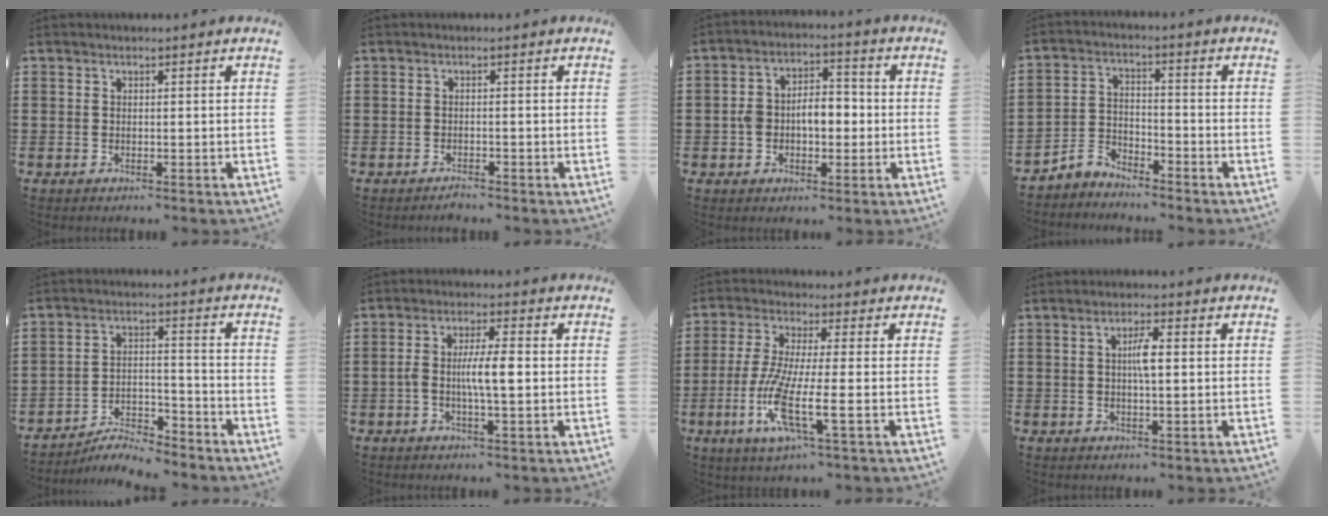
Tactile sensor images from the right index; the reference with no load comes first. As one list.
[{"total": 1.3, "force": [-1.2, 0.1, 0.3], "torque": [-0.009, 0.000, -0.025]}, {"total": 5.5, "force": [-0.9, 3.6, 4.1], "torque": [-0.064, 0.008, -0.023]}, {"total": 4.1, "force": [-4.0, 0.9, 0.3], "torque": [-0.019, 0.006, -0.085]}, {"total": 5.7, "force": [-5.5, 0.8, 1.6], "torque": [-0.034, 0.007, -0.107]}, {"total": 5.9, "force": [-0.8, 1.2, 5.7], "torque": [-0.115, 0.001, -0.021]}, {"total": 9.7, "force": [-3.3, 1.3, 9.1], "torque": [-0.207, -0.023, -0.069]}, {"total": 3.3, "force": [0.2, 0.7, 3.2], "torque": [-0.060, -0.001, 0.001]}]